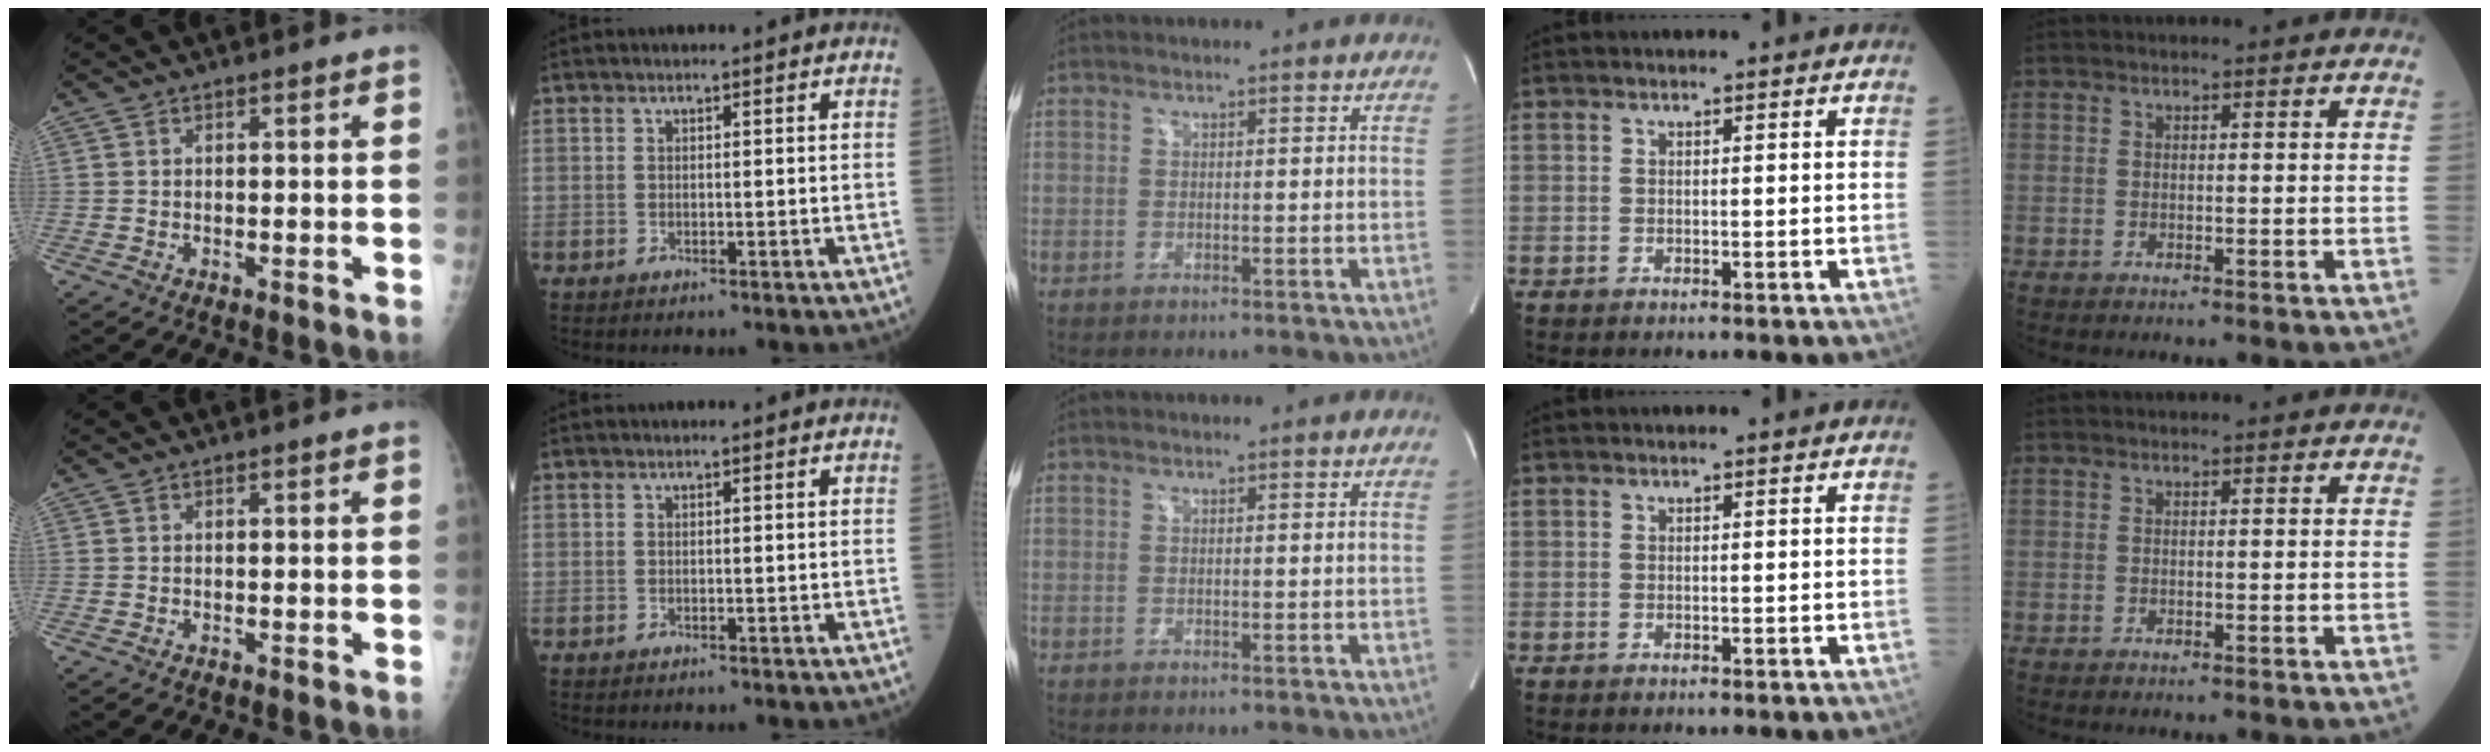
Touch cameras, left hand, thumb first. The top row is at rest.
{}